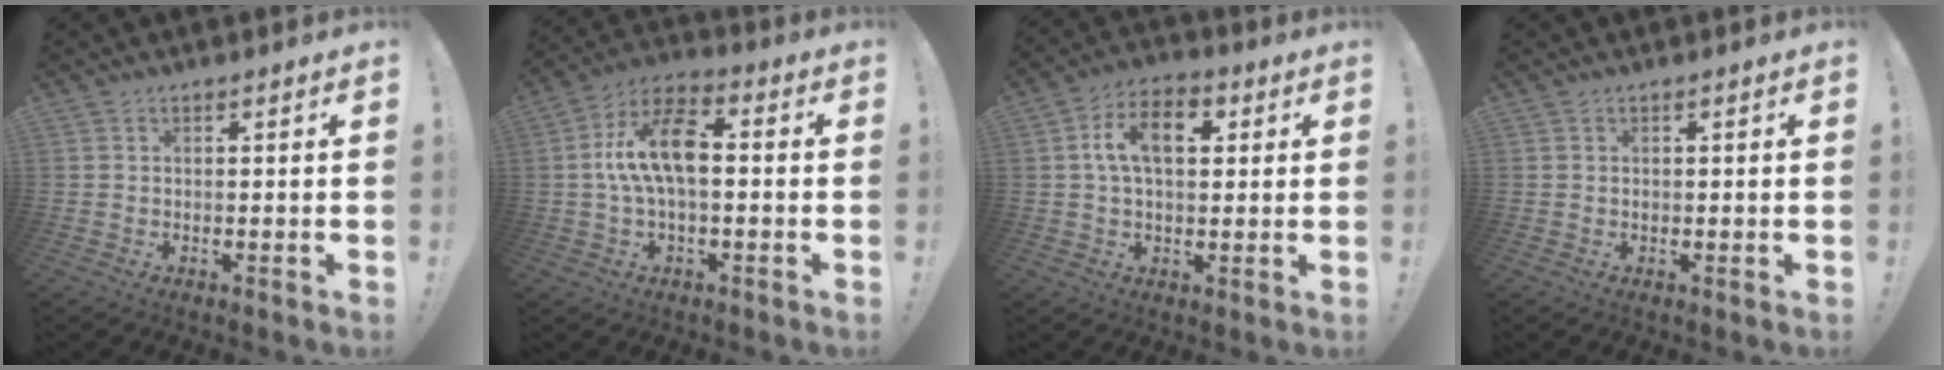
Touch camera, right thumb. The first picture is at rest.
{"total": 13.3, "force": [0.5, 6.4, 11.6], "torque": [-0.216, 0.009, 0.008]}
{"total": 11.0, "force": [2.5, 6.3, 8.7], "torque": [-0.154, 0.013, 0.044]}
{"total": 0.0}